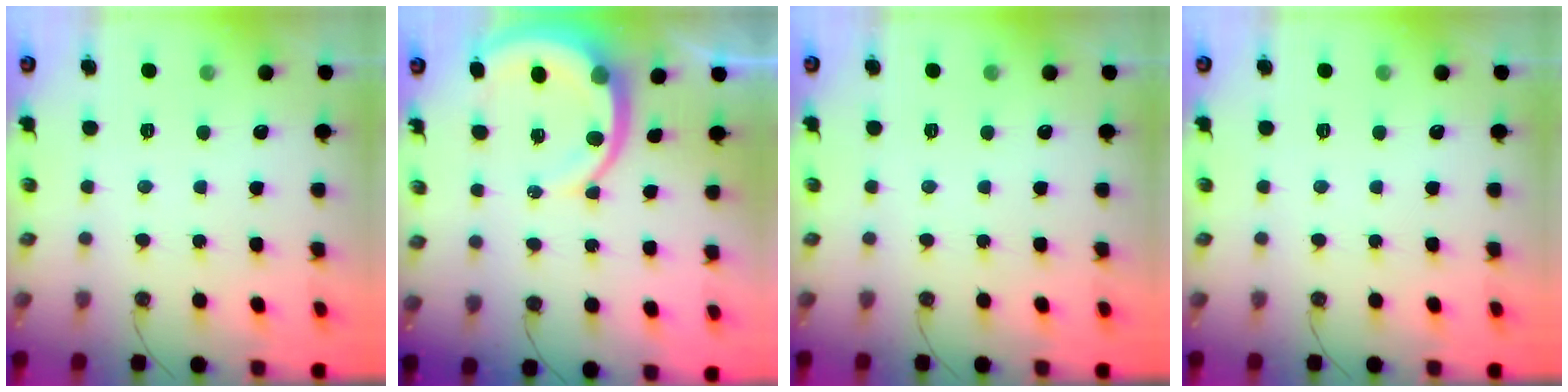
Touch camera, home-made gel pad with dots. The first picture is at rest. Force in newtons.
{"total": 9.1, "press": 9.1, "slide": 1.1}
{"total": 0.0}
{"total": 0.0}